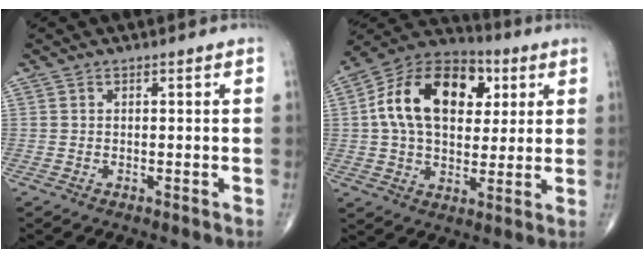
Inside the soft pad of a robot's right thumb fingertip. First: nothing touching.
{"total": 20.1, "force": [4.7, 13.0, 14.6], "torque": [-0.224, 0.011, 0.070]}